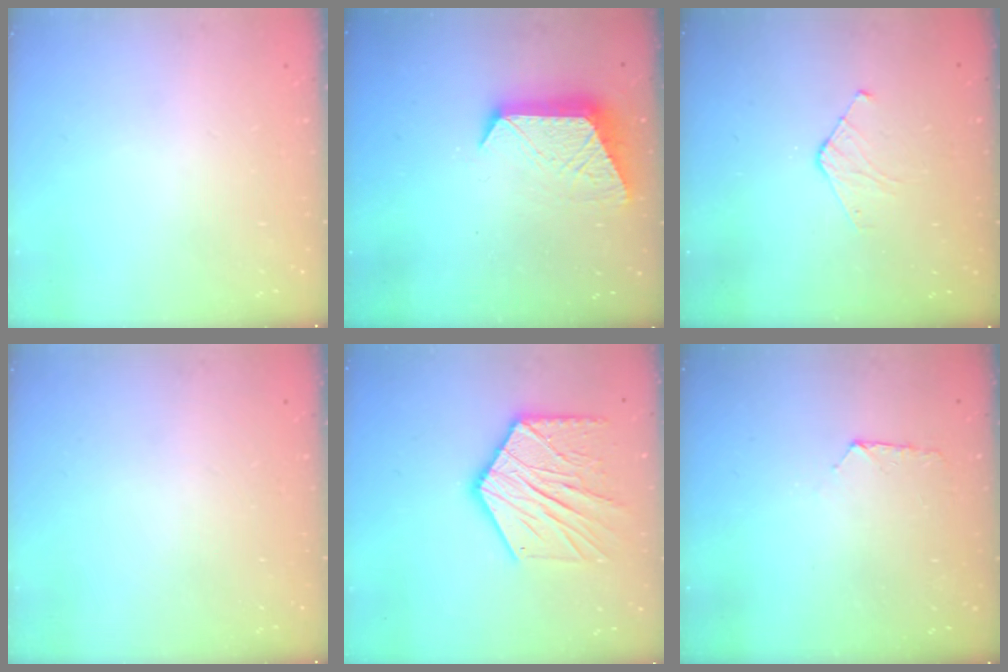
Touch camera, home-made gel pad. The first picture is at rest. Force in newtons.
{"total": 10.7, "press": 10.7, "slide": 0.8}
{"total": 4.2, "press": 4.2, "slide": 0.4}
{"total": 0.0}
{"total": 17.7, "press": 17.6, "slide": 1.4}
{"total": 5.4, "press": 5.4, "slide": 0.5}